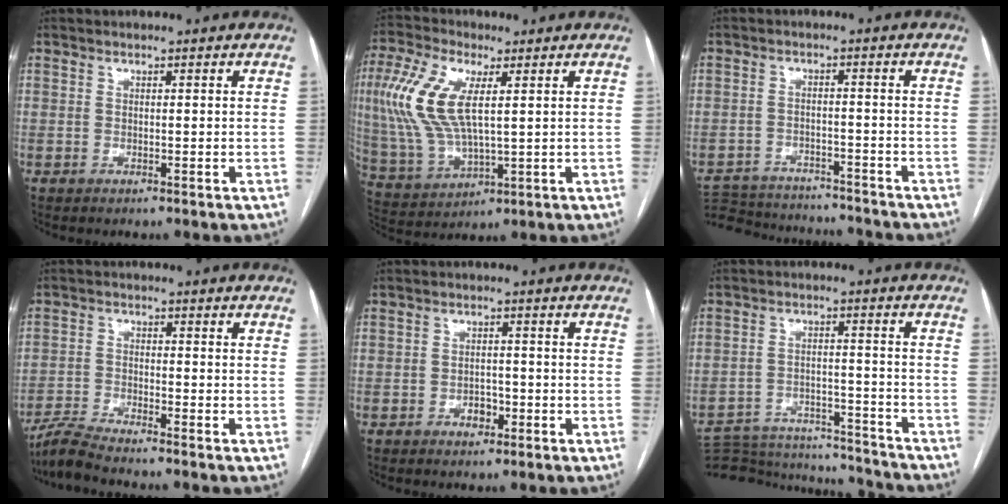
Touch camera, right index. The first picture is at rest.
{"total": 12.8, "force": [2.9, 4.9, 11.5], "torque": [-0.276, 0.010, 0.062]}
{"total": 17.1, "force": [-15.7, 4.1, 5.2], "torque": [-0.126, -0.006, -0.222]}
{"total": 4.9, "force": [-4.6, -0.8, 1.6], "torque": [-0.038, -0.023, -0.094]}
{"total": 2.7, "force": [-1.2, 1.9, 1.5], "torque": [-0.018, 0.005, -0.014]}
{"total": 19.5, "force": [-18.7, 3.5, 4.4], "torque": [-0.100, 0.003, -0.262]}